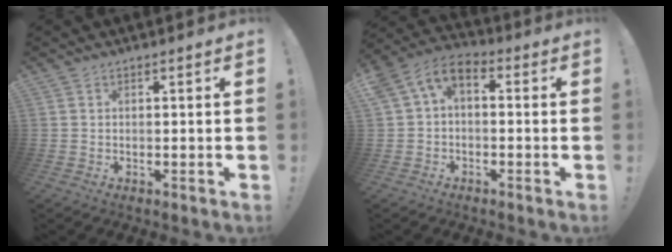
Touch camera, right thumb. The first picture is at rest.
{"total": 6.3, "force": [0.3, 4.2, 4.7], "torque": [-0.100, 0.011, 0.011]}